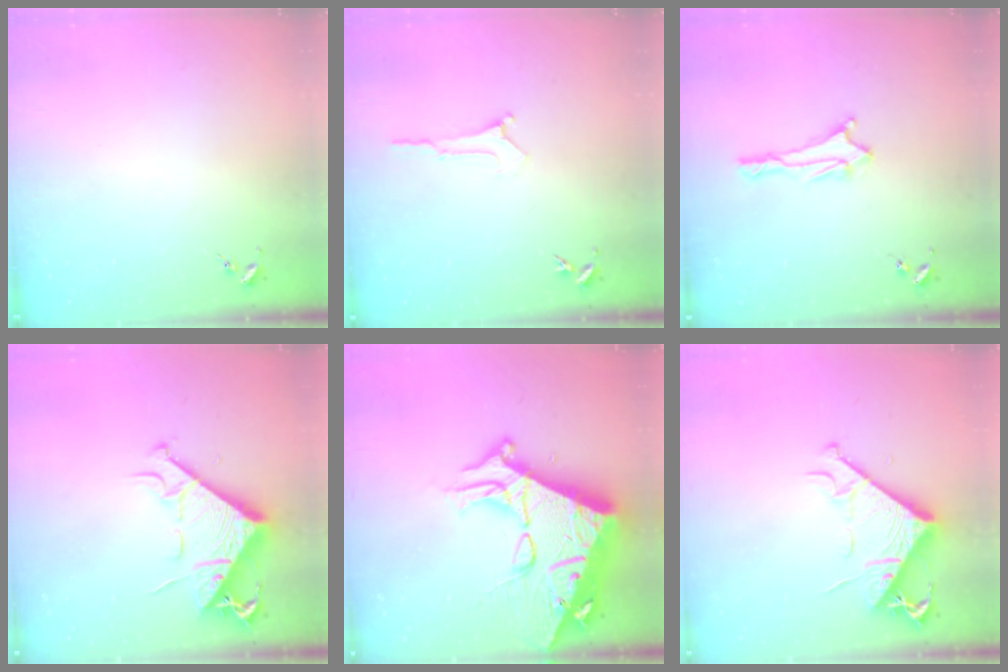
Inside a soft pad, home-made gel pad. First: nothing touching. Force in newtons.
{"total": 0.0}
{"total": 1.7, "press": 1.6, "slide": 0.6}
{"total": 9.2, "press": 9.1, "slide": 1.2}
{"total": 15.8, "press": 15.7, "slide": 1.8}
{"total": 8.5, "press": 8.4, "slide": 1.1}